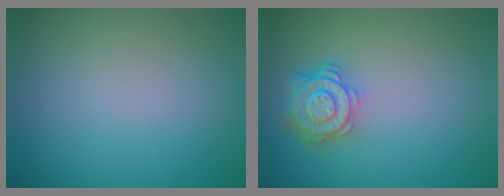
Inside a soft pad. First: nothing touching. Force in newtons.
{"total": 4.4, "press": 3.5, "slide": 2.6}